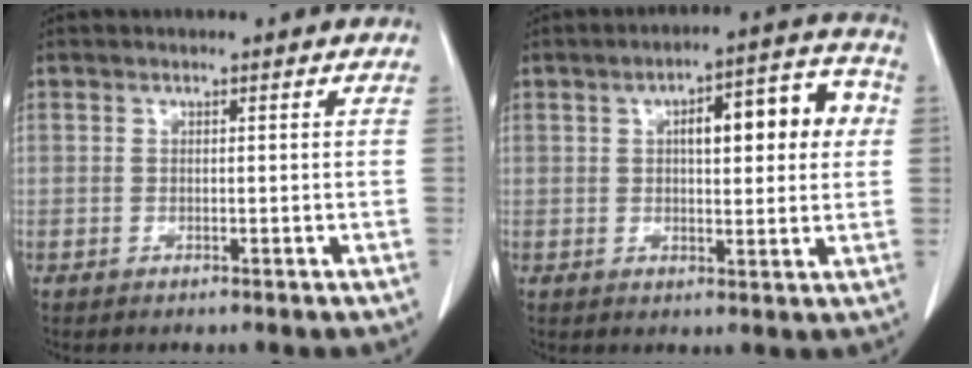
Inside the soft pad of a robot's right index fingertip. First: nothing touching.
{"total": 11.3, "force": [2.3, 3.4, 10.5], "torque": [-0.141, 0.033, 0.029]}